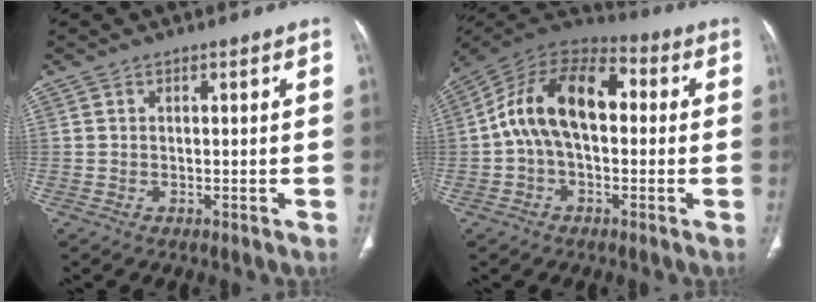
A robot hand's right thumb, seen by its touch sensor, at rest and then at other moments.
{"total": 15.6, "force": [0.7, 9.4, 12.4], "torque": [-0.205, 0.047, 0.000]}